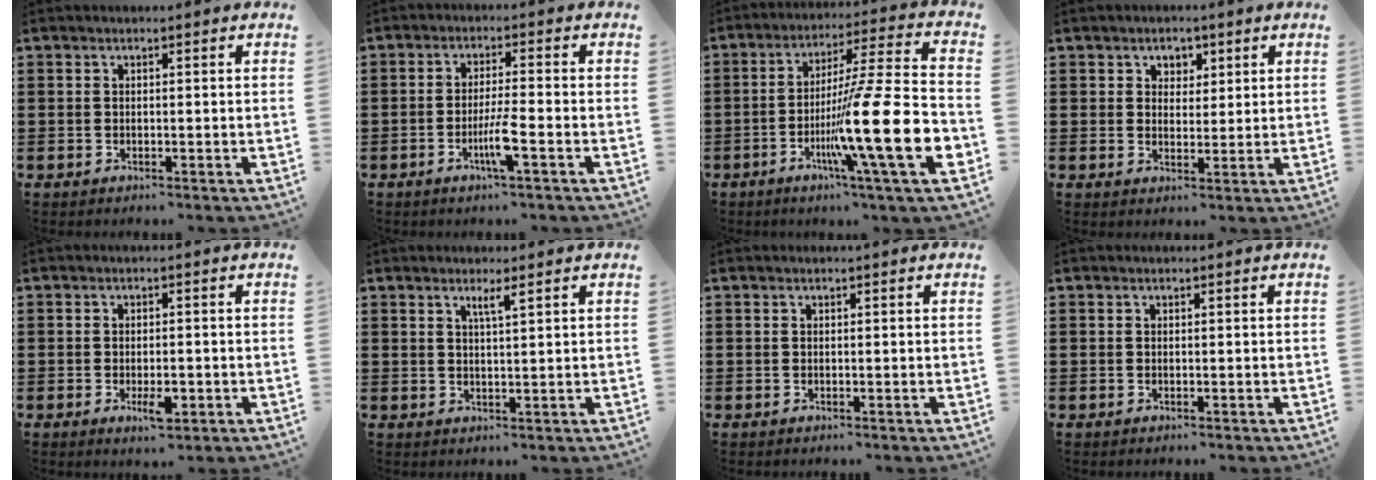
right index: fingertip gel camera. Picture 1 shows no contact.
{"total": 4.7, "force": [-2.1, 0.0, 4.1], "torque": [-0.076, -0.012, -0.038]}
{"total": 20.7, "force": [-6.3, 2.3, 19.5], "torque": [-0.329, -0.011, -0.107]}
{"total": 2.5, "force": [1.3, 1.9, 0.8], "torque": [-0.025, 0.010, 0.023]}
{"total": 3.3, "force": [-1.2, 1.2, 2.8], "torque": [-0.047, 0.002, -0.020]}
{"total": 2.0, "force": [1.2, 0.0, 1.6], "torque": [-0.032, -0.001, 0.020]}
{"total": 0.0}
{"total": 0.0}